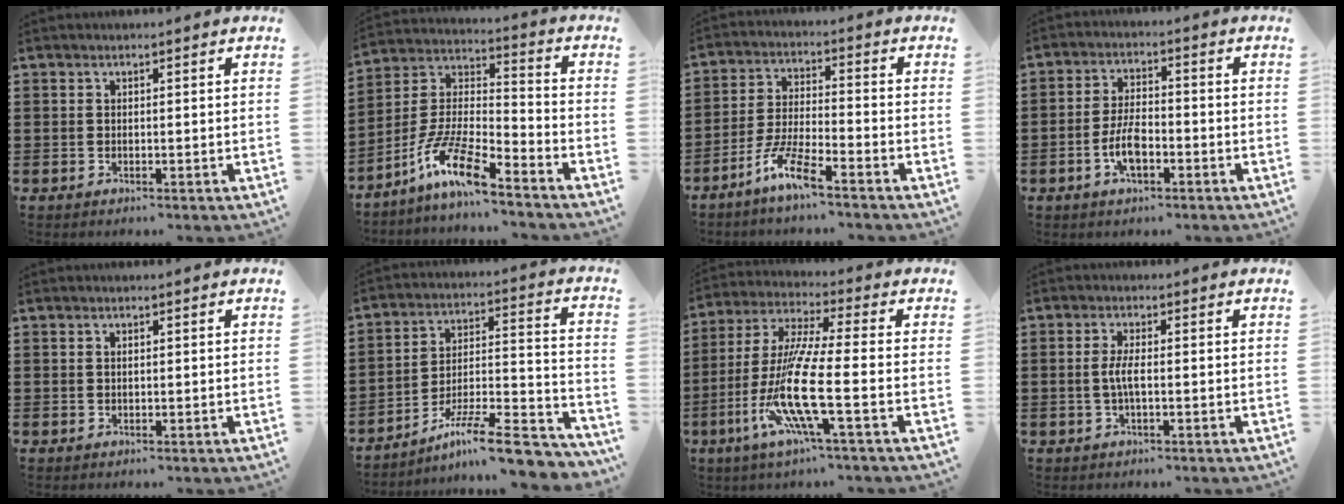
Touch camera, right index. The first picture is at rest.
{"total": 10.8, "force": [-7.8, 1.8, 7.2], "torque": [-0.170, -0.006, -0.160]}
{"total": 7.0, "force": [-5.4, 0.4, 4.5], "torque": [-0.114, -0.012, -0.110]}
{"total": 6.0, "force": [-2.2, 2.7, 4.8], "torque": [-0.108, 0.003, -0.046]}
{"total": 0.5, "force": [0.2, 0.3, 0.4], "torque": [-0.010, 0.000, 0.004]}
{"total": 11.2, "force": [-8.7, 1.2, 6.9], "torque": [-0.100, 0.021, -0.163]}
{"total": 13.1, "force": [-4.5, 2.1, 12.1], "torque": [-0.268, -0.012, -0.096]}
{"total": 3.1, "force": [-0.4, 0.7, 3.0], "torque": [-0.068, -0.004, -0.014]}